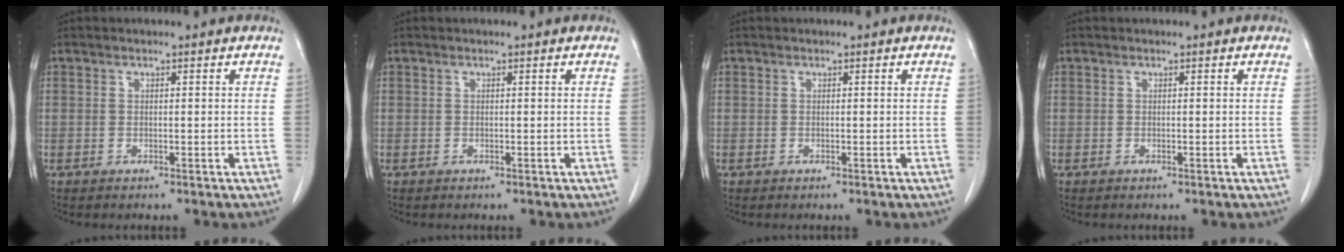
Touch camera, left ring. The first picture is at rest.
{"total": 0.0}
{"total": 0.0}
{"total": 0.0}